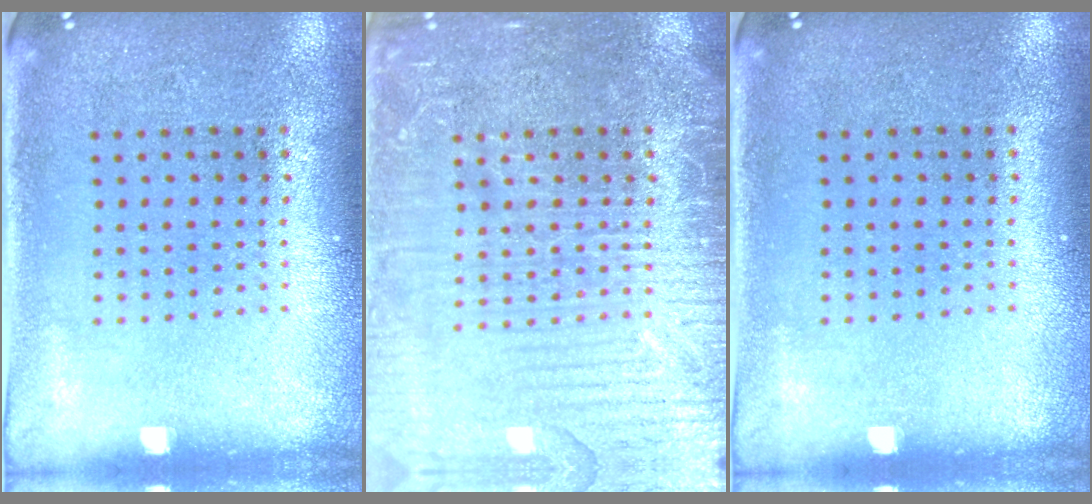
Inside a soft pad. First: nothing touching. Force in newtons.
{"total": 4.1, "press": 4.1, "slide": 0.5}
{"total": 0.0}